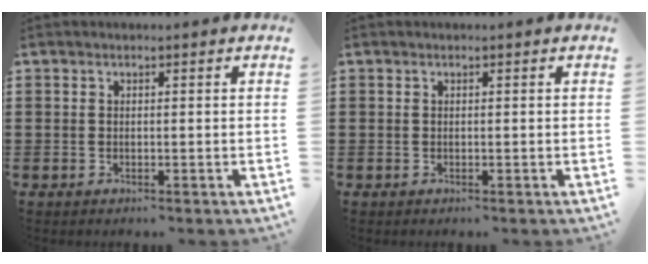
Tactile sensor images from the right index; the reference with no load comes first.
{"total": 0.0}